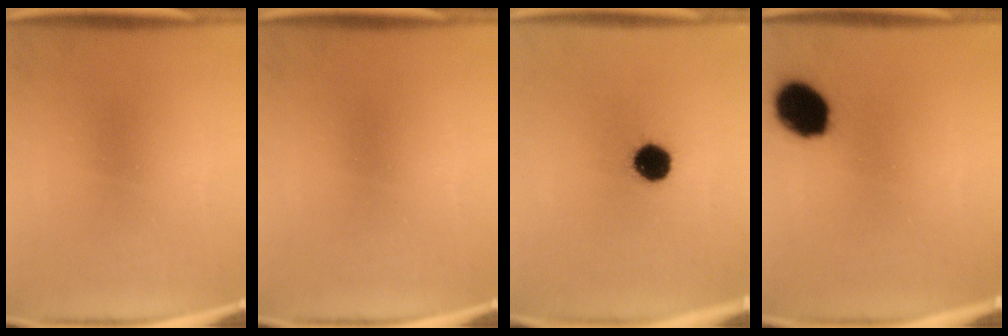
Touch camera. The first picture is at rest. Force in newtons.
{"total": 0.0}
{"total": 8.3}
{"total": 11.3}